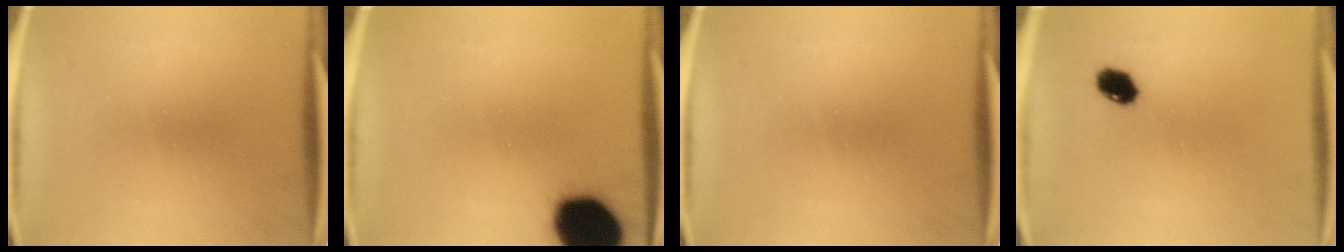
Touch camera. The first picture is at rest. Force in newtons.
{"total": 19.0}
{"total": 0.0}
{"total": 4.3}